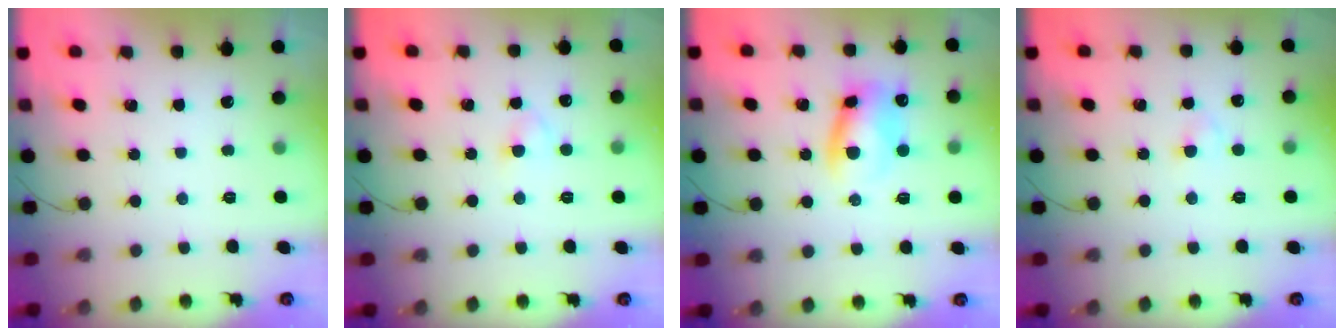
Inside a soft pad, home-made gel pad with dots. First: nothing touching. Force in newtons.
{"total": 2.5, "press": 2.3, "slide": 1.0}
{"total": 9.6, "press": 9.5, "slide": 1.3}
{"total": 1.9, "press": 1.6, "slide": 1.0}